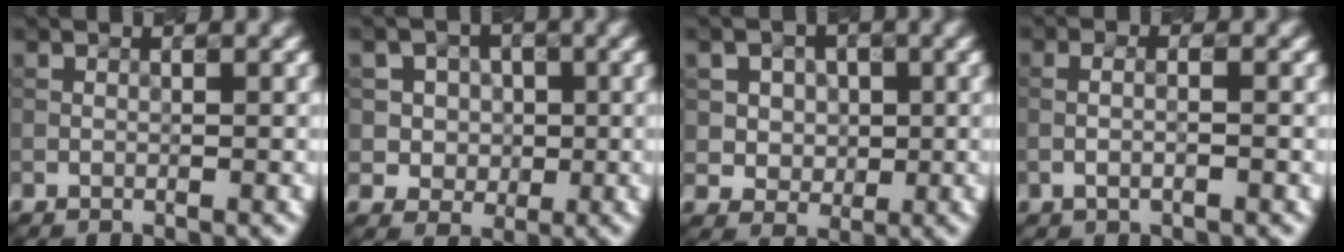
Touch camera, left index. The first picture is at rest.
{"total": 4.3, "force": [1.0, 4.0, 1.2], "torque": [-0.008, 0.013, 0.015]}
{"total": 4.4, "force": [1.4, 3.7, 1.7], "torque": [-0.025, 0.007, 0.021]}
{"total": 1.5, "force": [-0.4, 0.4, 1.4], "torque": [-0.031, 0.001, -0.013]}